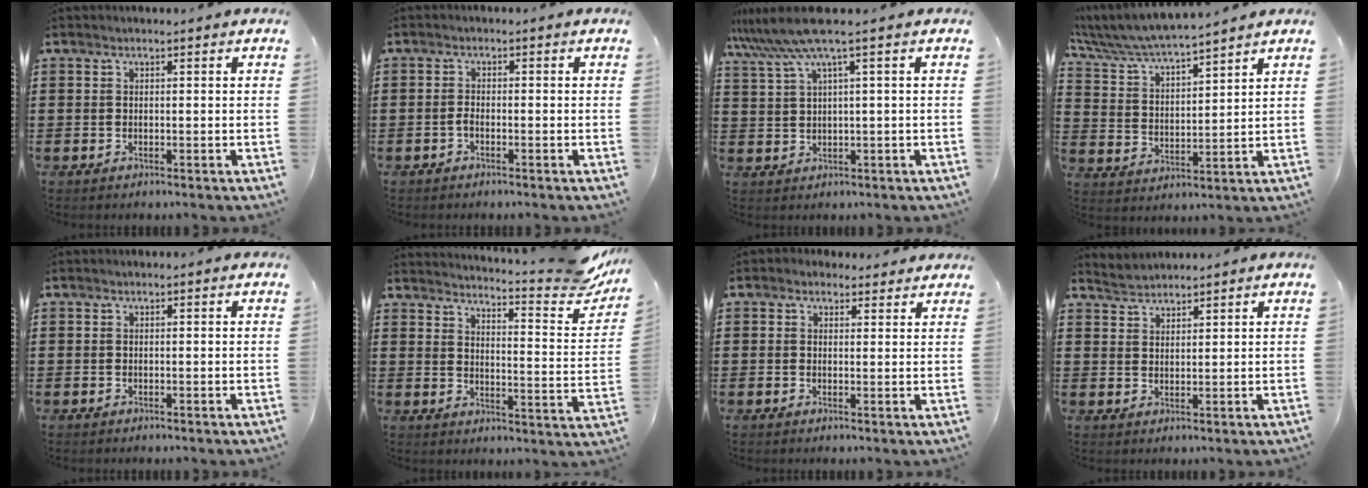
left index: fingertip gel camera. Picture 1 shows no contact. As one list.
[{"total": 1.2, "force": [-0.8, 0.4, 0.9], "torque": [-0.027, -0.003, -0.018]}, {"total": 5.8, "force": [3.0, -0.4, 5.0], "torque": [-0.121, -0.016, 0.048]}, {"total": 5.7, "force": [5.5, 0.0, 1.5], "torque": [-0.057, -0.038, 0.092]}, {"total": 0.0}, {"total": 5.5, "force": [4.9, -0.1, 2.5], "torque": [-0.040, -0.050, 0.072]}, {"total": 2.1, "force": [1.8, 1.1, 0.2], "torque": [-0.003, 0.002, 0.031]}, {"total": 2.3, "force": [2.2, 0.4, -0.4], "torque": [-0.001, -0.001, 0.043]}]